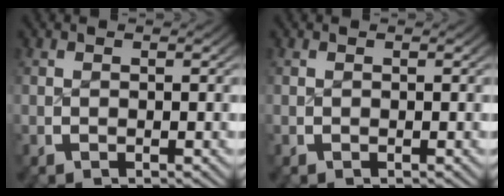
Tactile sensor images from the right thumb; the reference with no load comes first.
{"total": 0.0}